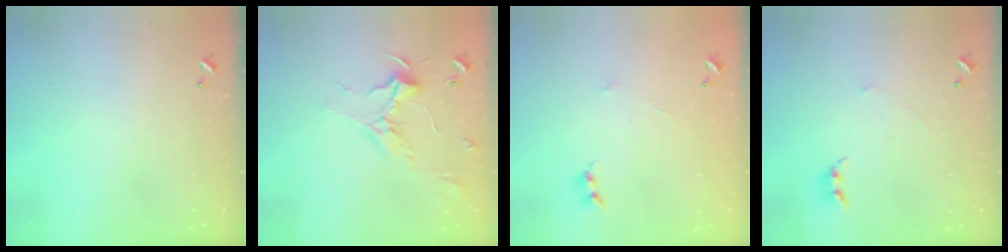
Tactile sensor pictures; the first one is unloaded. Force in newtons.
{"total": 2.4, "press": 2.3, "slide": 0.8}
{"total": 4.7, "press": 4.7, "slide": 0.7}
{"total": 1.1, "press": 1.1, "slide": 0.3}